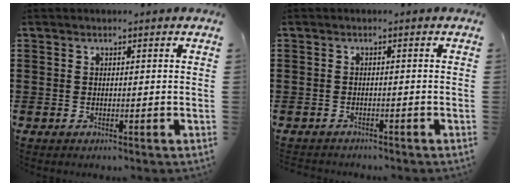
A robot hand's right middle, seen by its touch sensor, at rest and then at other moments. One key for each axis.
{"total": 1.1, "fx": -1.1, "fy": 0.3, "fz": -0.2, "tx": 0.001, "ty": 0.003, "tz": -0.025}